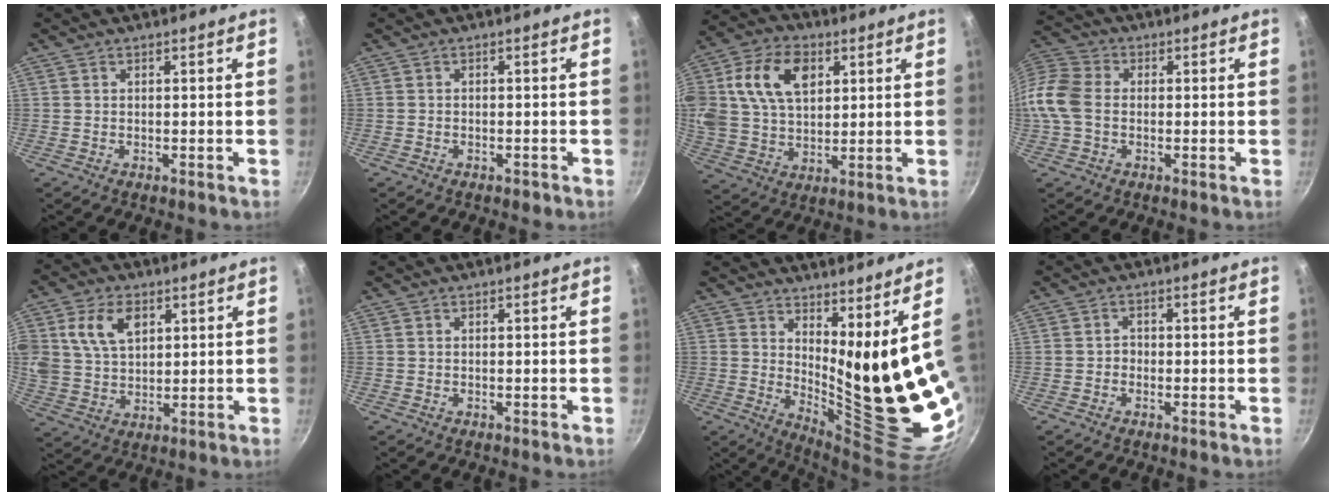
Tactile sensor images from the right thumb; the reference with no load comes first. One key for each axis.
{"total": 1.2, "fx": -0.8, "fy": 0.7, "fz": 0.6, "tx": -0.013, "ty": 0.007, "tz": -0.008}
{"total": 18.2, "fx": 5.6, "fy": 12.3, "fz": 12.2, "tx": -0.230, "ty": 0.010, "tz": 0.099}
{"total": 12.1, "fx": -0.9, "fy": 9.1, "fz": 7.9, "tx": -0.164, "ty": 0.027, "tz": -0.036}
{"total": 11.4, "fx": 4.2, "fy": 7.7, "fz": 7.3, "tx": -0.123, "ty": -0.005, "tz": 0.079}
{"total": 0.0}
{"total": 17.7, "fx": 5.9, "fy": 5.2, "fz": 15.8, "tx": -0.202, "ty": -0.080, "tz": 0.101}
{"total": 1.4, "fx": -0.7, "fy": 1.1, "fz": 0.5, "tx": -0.002, "ty": 0.008, "tz": -0.015}